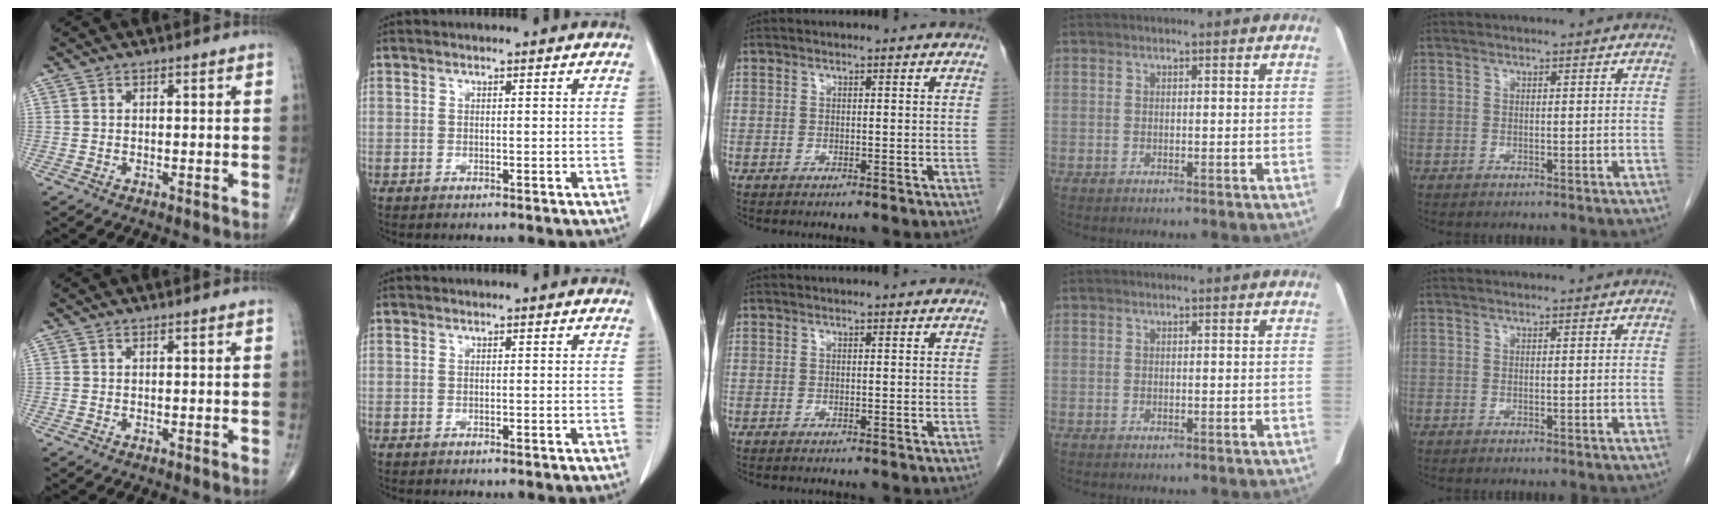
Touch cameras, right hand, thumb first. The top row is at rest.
{}